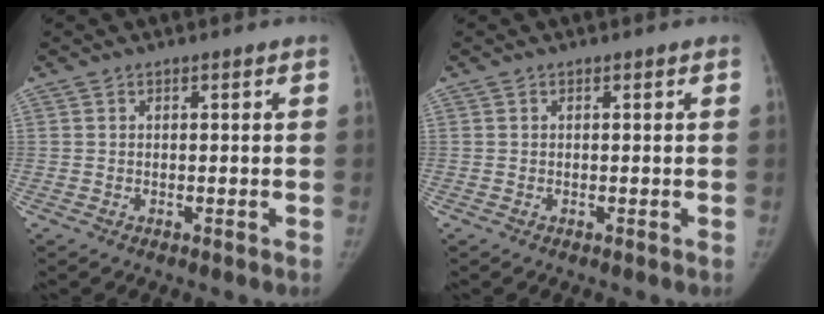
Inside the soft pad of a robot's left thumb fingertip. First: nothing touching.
{"total": 0.0}